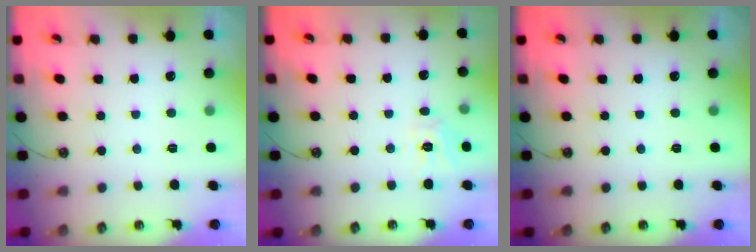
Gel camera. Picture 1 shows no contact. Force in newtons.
{"total": 5.8, "press": 5.8, "slide": 0.6}
{"total": 0.0}